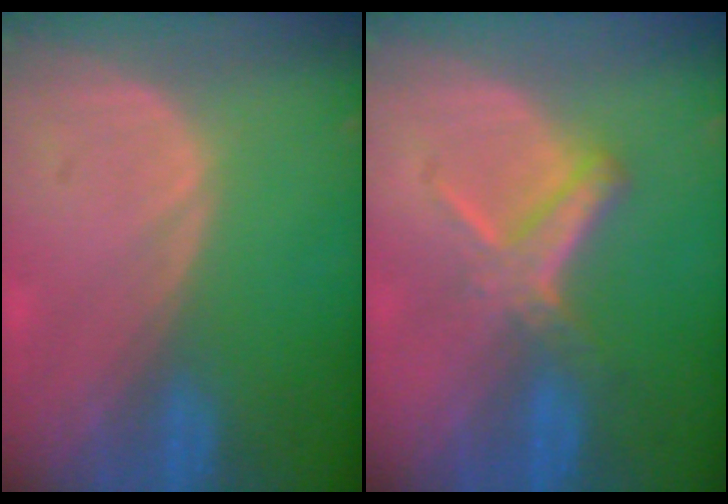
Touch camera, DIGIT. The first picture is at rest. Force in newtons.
{"total": 5.6, "press": 5.1, "slide": 2.4}